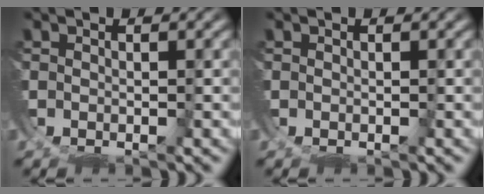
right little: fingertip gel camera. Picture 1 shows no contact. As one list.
[{"total": 0.0}]